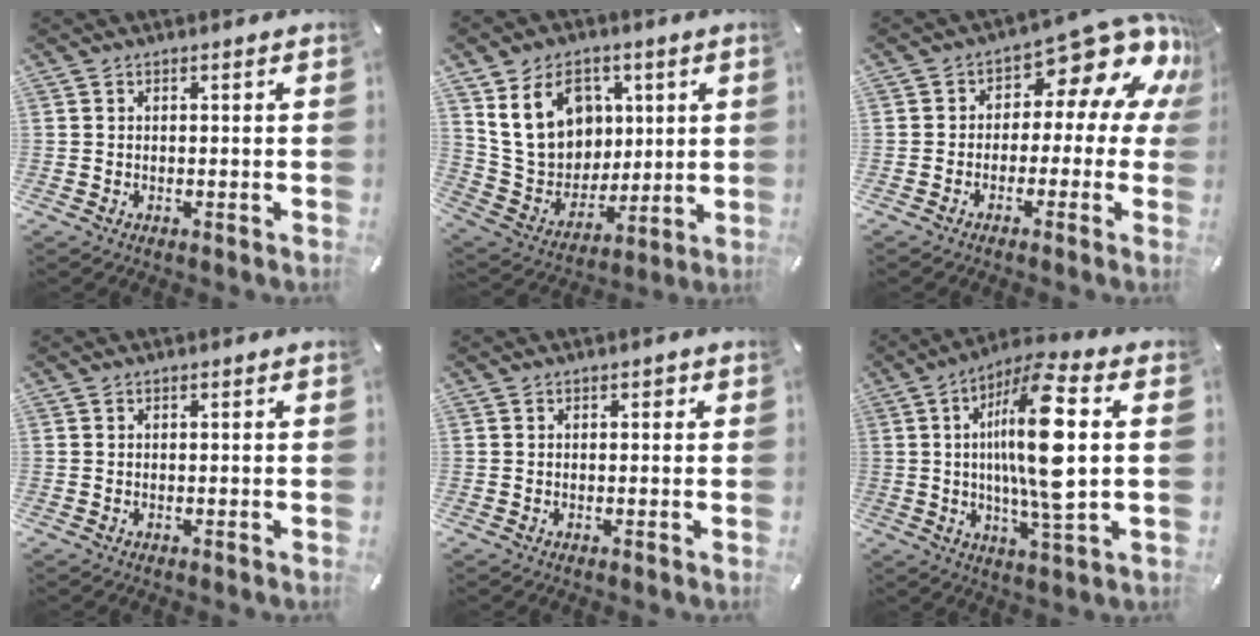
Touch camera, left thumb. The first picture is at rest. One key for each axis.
{"total": 16.9, "fx": 5.8, "fy": 13.7, "fz": 8.0, "tx": -0.141, "ty": -0.012, "tz": 0.121}
{"total": 12.9, "fx": 7.1, "fy": 6.4, "fz": 8.8, "tx": -0.118, "ty": -0.061, "tz": 0.114}
{"total": 0.0}
{"total": 1.0, "fx": 0.2, "fy": 0.8, "fz": 0.5, "tx": -0.003, "ty": 0.003, "tz": 0.000}
{"total": 17.7, "fx": 1.7, "fy": 3.4, "fz": 17.3, "tx": -0.343, "ty": -0.013, "tz": 0.011}